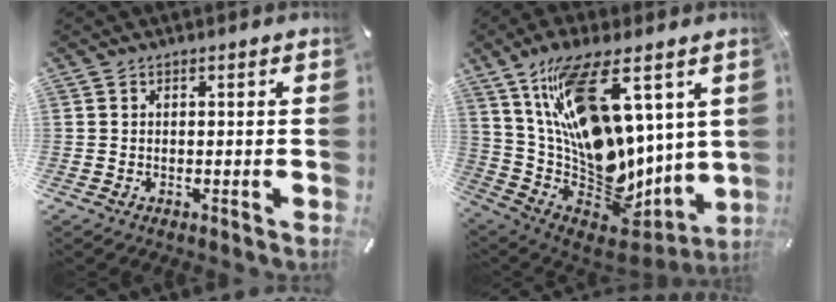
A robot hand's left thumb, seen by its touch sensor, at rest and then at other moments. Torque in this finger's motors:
{"motor_torque": [1.64, 1.26, 2.77, 0.00, 0.34]}